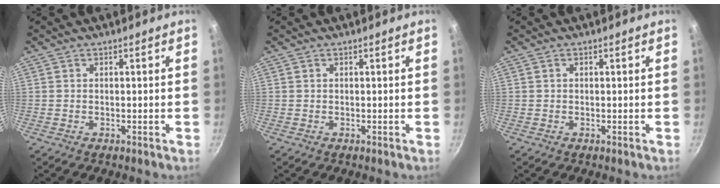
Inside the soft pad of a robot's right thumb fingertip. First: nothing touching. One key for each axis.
{"total": 0.0}
{"total": 0.0}